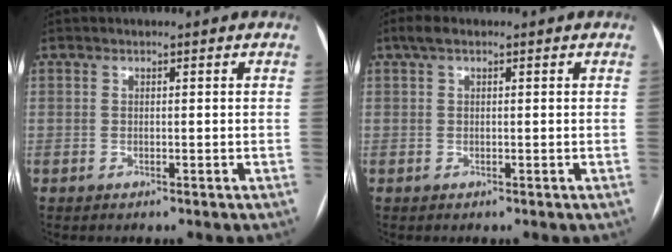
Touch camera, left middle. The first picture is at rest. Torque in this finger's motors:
{"motor_torque": [0.27, -0.29, 0.24, 0.05]}